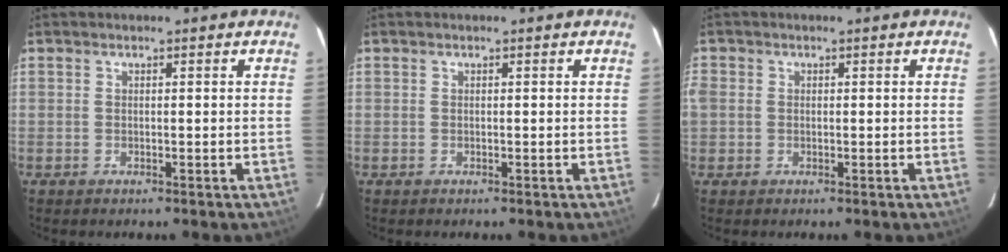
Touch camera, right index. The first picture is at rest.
{"total": 0.0}
{"total": 2.5, "force": [-0.6, 2.2, 1.1], "torque": [-0.023, -0.001, -0.016]}